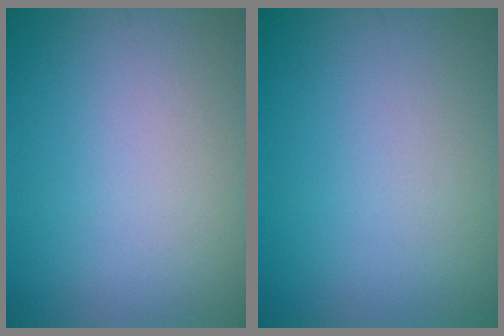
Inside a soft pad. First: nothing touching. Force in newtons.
{"total": 0.0}